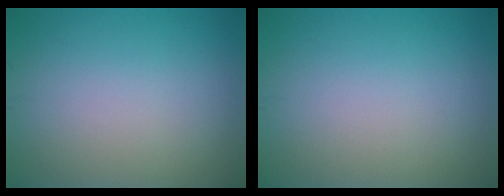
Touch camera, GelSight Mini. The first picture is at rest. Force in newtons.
{"total": 0.0}